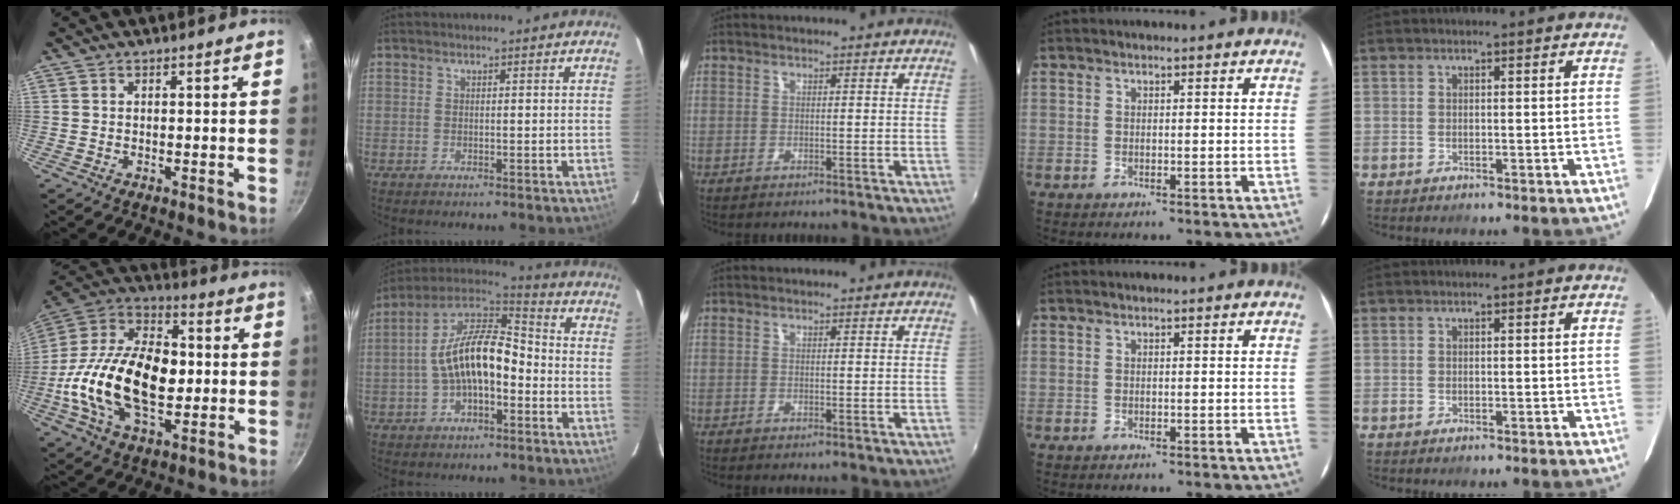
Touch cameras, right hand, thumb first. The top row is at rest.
{"thumb": {"total": 25.7, "force": [-2.0, 15.3, 20.5], "torque": [-0.357, 0.032, -0.048]}, "index": {"total": 14.3, "force": [-2.6, 6.7, 12.3], "torque": [-0.237, 0.023, -0.051]}}